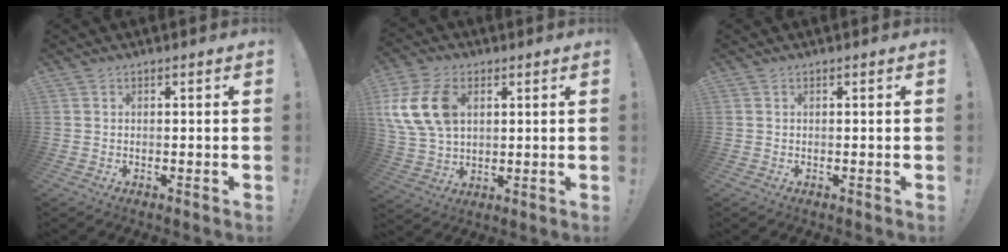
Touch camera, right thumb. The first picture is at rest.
{"total": 15.9, "force": [4.5, 10.9, 10.6], "torque": [-0.208, -0.006, 0.088]}
{"total": 0.0}